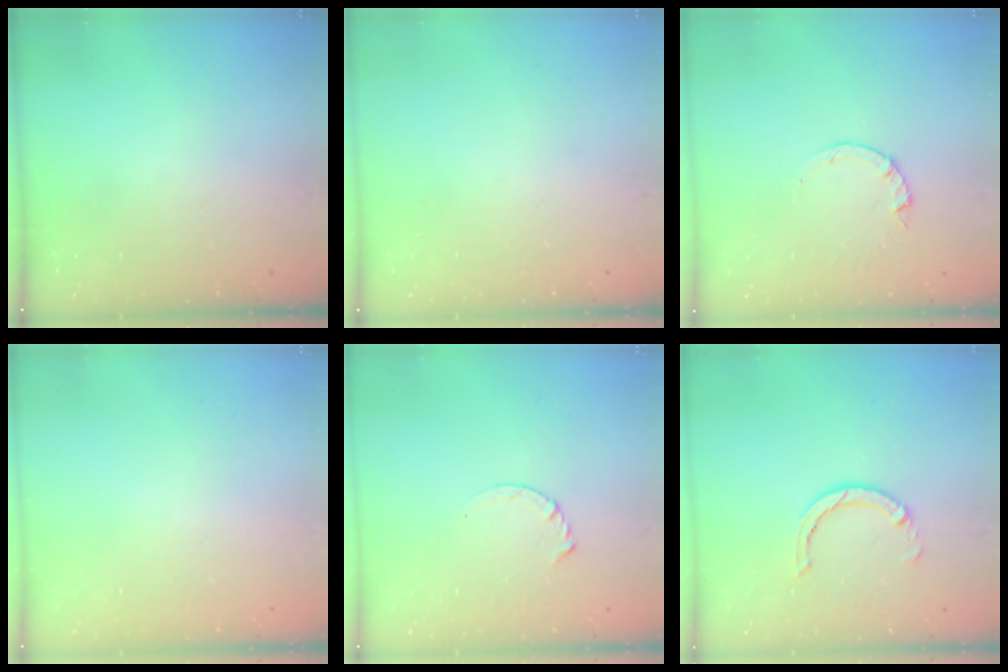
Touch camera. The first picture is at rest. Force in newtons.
{"total": 0.0}
{"total": 0.9, "press": 0.8, "slide": 0.2}
{"total": 2.4, "press": 2.4, "slide": 0.2}
{"total": 3.5, "press": 3.5, "slide": 0.4}
{"total": 5.2, "press": 5.2, "slide": 0.4}